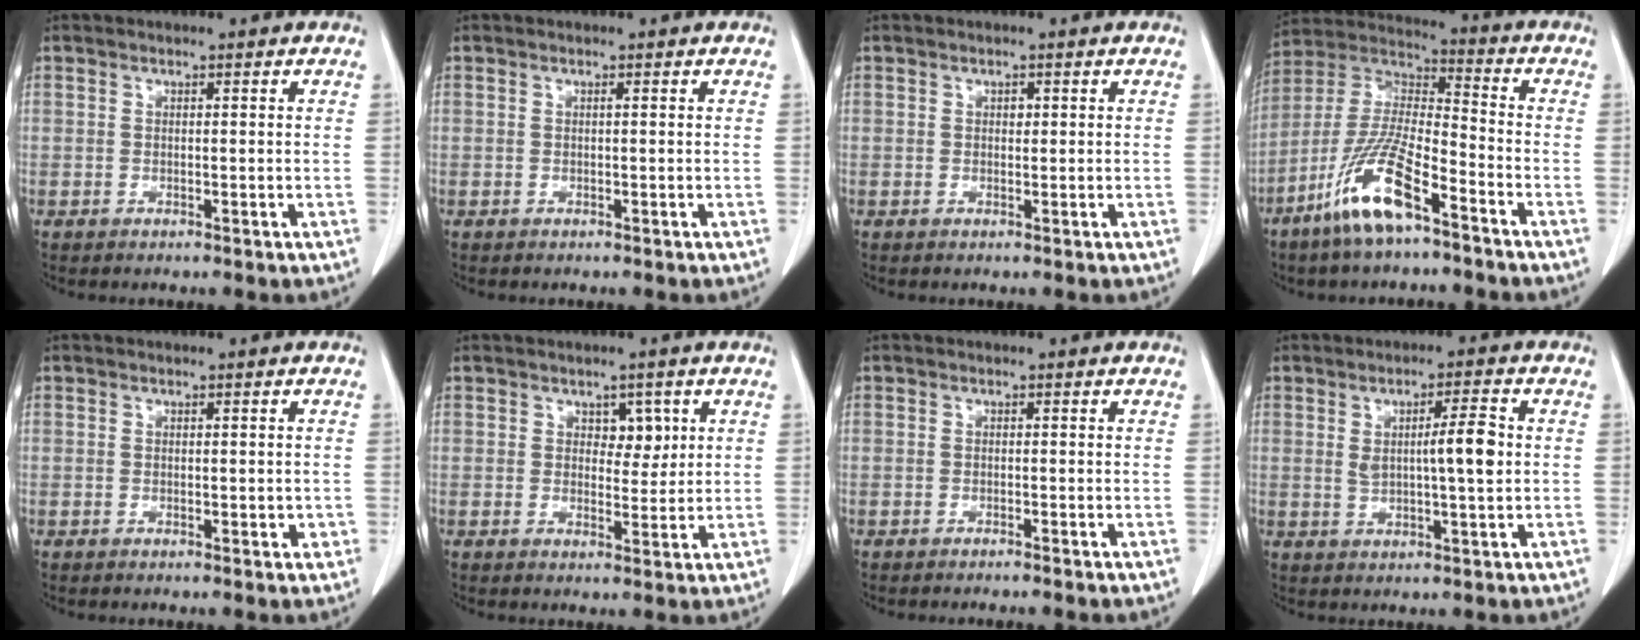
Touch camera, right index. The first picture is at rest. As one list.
[{"total": 0.0}, {"total": 0.7, "force": [0.2, 0.5, 0.4], "torque": [-0.007, 0.001, 0.004]}, {"total": 13.3, "force": [-8.0, 2.3, 10.4], "torque": [-0.222, -0.018, -0.155]}, {"total": 1.6, "force": [-0.1, 0.9, 1.3], "torque": [-0.015, 0.003, 0.002]}, {"total": 3.3, "force": [1.3, 2.1, 2.2], "torque": [-0.020, 0.001, 0.020]}, {"total": 1.3, "force": [-1.1, -0.3, 0.6], "torque": [-0.006, 0.003, -0.015]}, {"total": 6.0, "force": [0.8, 0.8, 5.9], "torque": [-0.095, 0.005, 0.014]}]